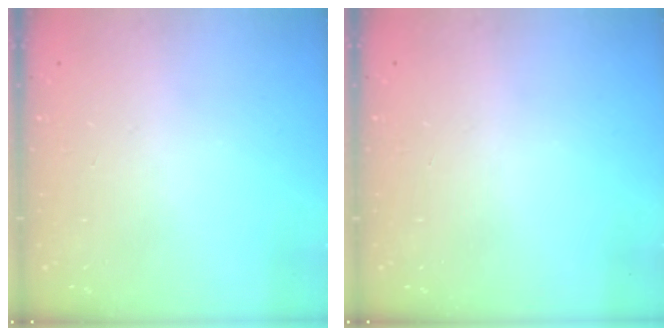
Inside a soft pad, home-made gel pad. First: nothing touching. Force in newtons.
{"total": 0.0}